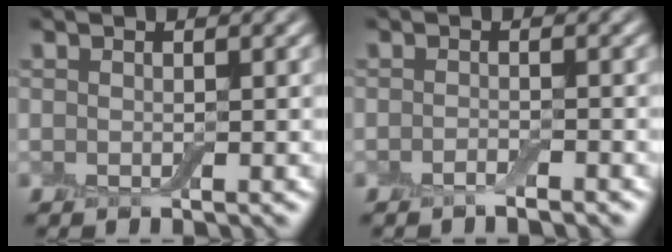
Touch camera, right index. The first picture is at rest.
{"total": 0.9, "force": [-0.8, 0.1, 0.5], "torque": [-0.012, -0.001, -0.016]}